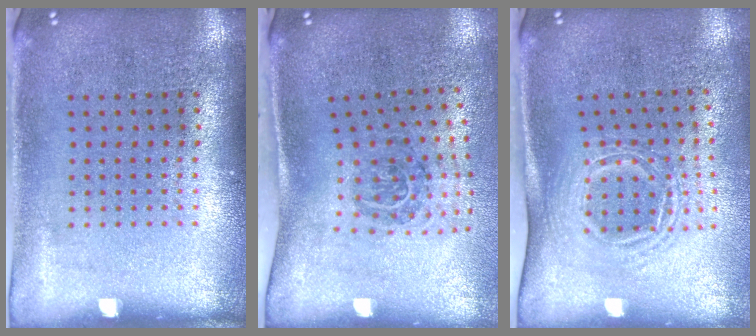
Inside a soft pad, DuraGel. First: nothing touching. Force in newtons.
{"total": 1.9, "press": 1.2, "slide": 1.5}
{"total": 1.7, "press": 1.2, "slide": 1.2}